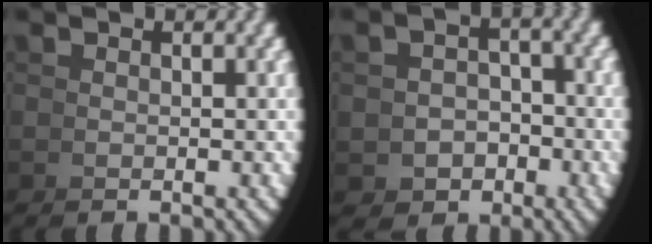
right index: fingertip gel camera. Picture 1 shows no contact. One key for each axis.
{"total": 5.9, "fx": -2.5, "fy": 4.9, "fz": 1.9, "tx": -0.023, "ty": -0.022, "tz": -0.040}